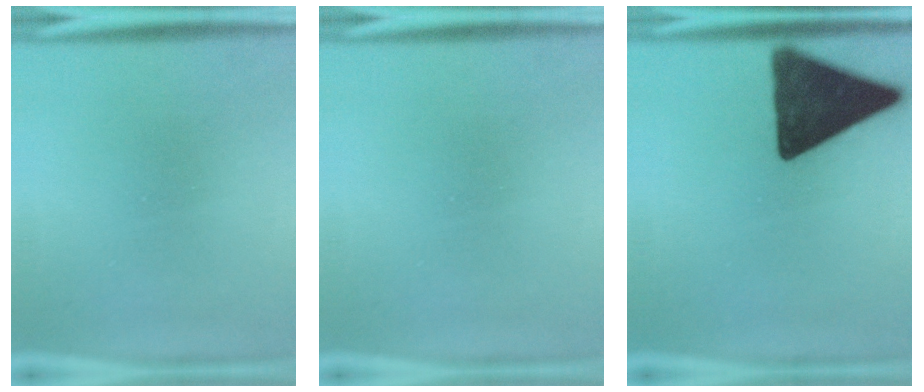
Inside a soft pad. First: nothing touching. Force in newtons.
{"total": 0.0}
{"total": 15.4}